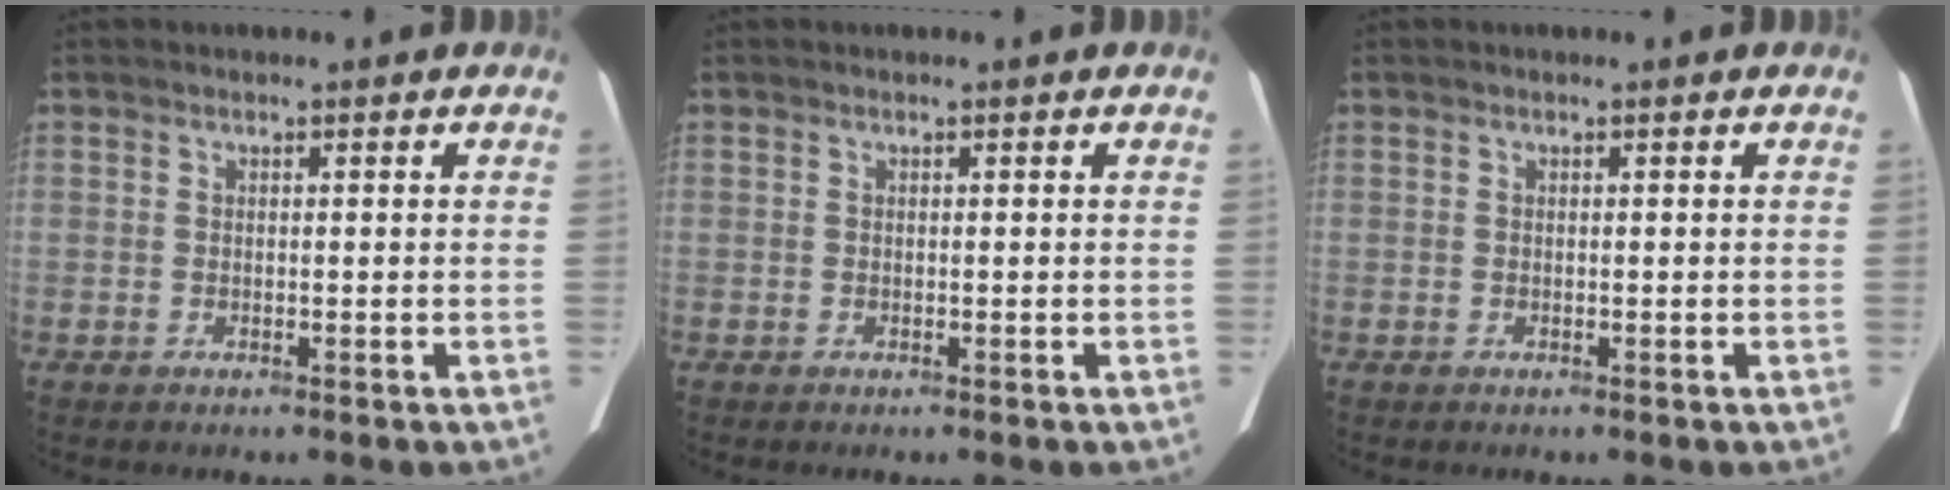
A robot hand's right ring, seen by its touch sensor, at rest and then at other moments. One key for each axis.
{"total": 0.0}
{"total": 0.0}